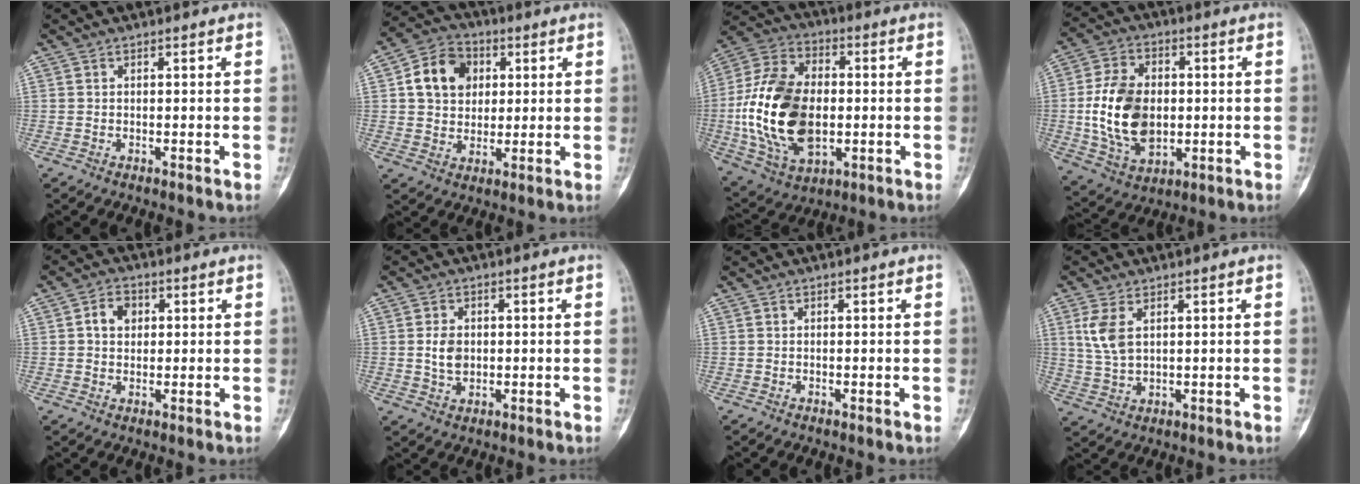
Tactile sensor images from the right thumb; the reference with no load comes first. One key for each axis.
{"total": 11.0, "fx": 2.6, "fy": 8.9, "fz": 6.0, "tx": -0.072, "ty": 0.002, "tz": 0.039}
{"total": 22.4, "fx": -1.6, "fy": 14.2, "fz": 17.3, "tx": -0.325, "ty": 0.006, "tz": -0.020}
{"total": 15.7, "fx": -0.5, "fy": 10.6, "fz": 11.5, "tx": -0.195, "ty": 0.000, "tz": 0.000}
{"total": 4.7, "fx": 1.0, "fy": 3.7, "fz": 2.8, "tx": -0.032, "ty": 0.007, "tz": 0.015}
{"total": 4.3, "fx": 0.2, "fy": 3.1, "fz": 2.9, "tx": -0.042, "ty": -0.002, "tz": 0.006}
{"total": 0.0}
{"total": 5.8, "fx": 2.0, "fy": 3.0, "fz": 4.6, "tx": -0.102, "ty": -0.003, "tz": 0.048}